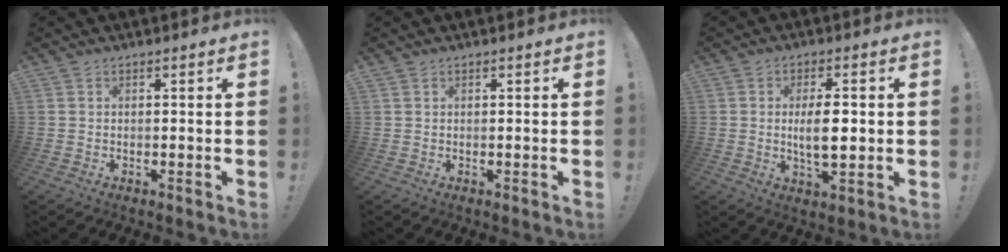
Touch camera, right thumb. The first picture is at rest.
{"total": 0.0}
{"total": 8.1, "force": [0.3, 2.9, 7.6], "torque": [-0.131, -0.010, -0.004]}